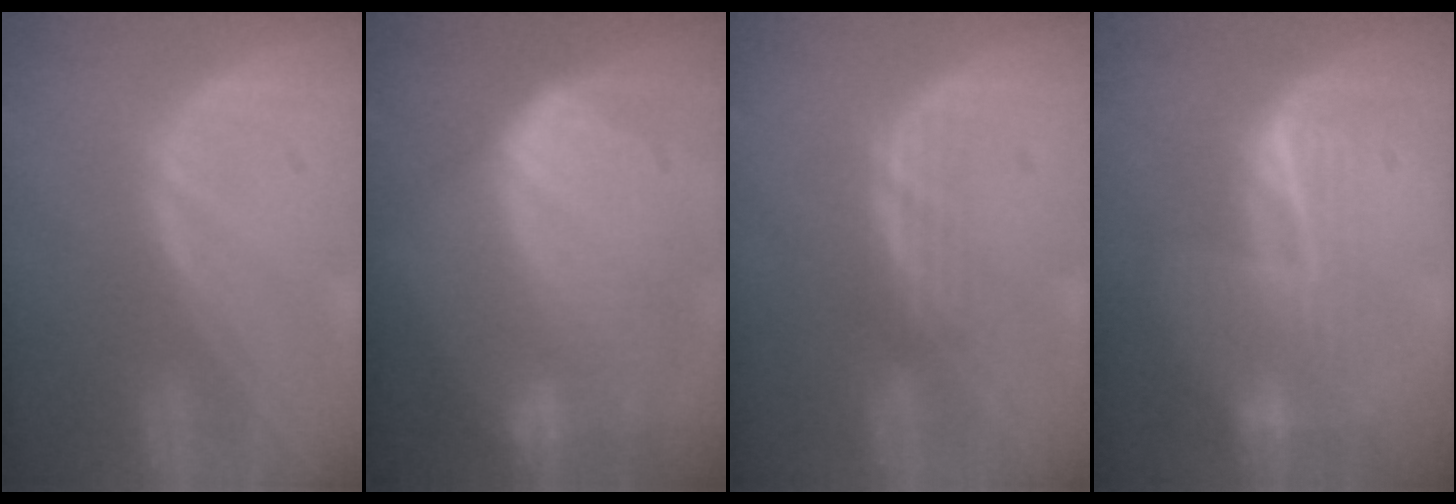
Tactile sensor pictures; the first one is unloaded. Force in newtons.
{"total": 10.4, "press": 9.0, "slide": 5.3}
{"total": 2.2, "press": 2.1, "slide": 0.2}
{"total": 6.7, "press": 6.3, "slide": 2.3}